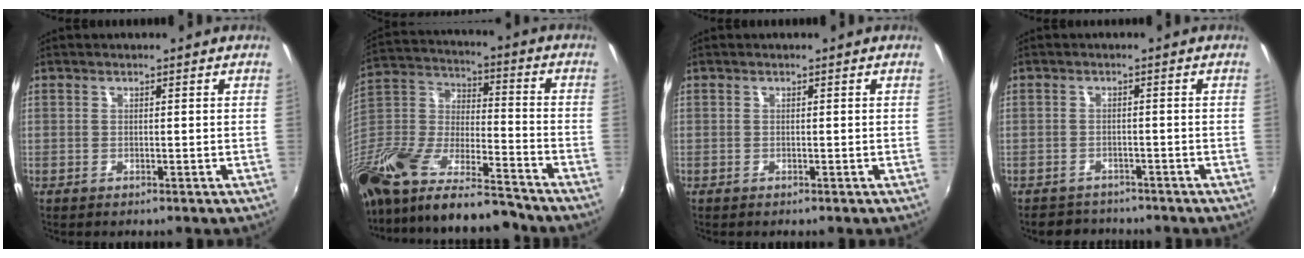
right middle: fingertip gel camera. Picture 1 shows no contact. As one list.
[{"total": 22.5, "force": [-15.9, 7.6, 14.0], "torque": [-0.282, -0.033, -0.282]}, {"total": 0.0}, {"total": 4.6, "force": [-4.0, 2.2, 0.3], "torque": [-0.019, 0.005, -0.064]}]